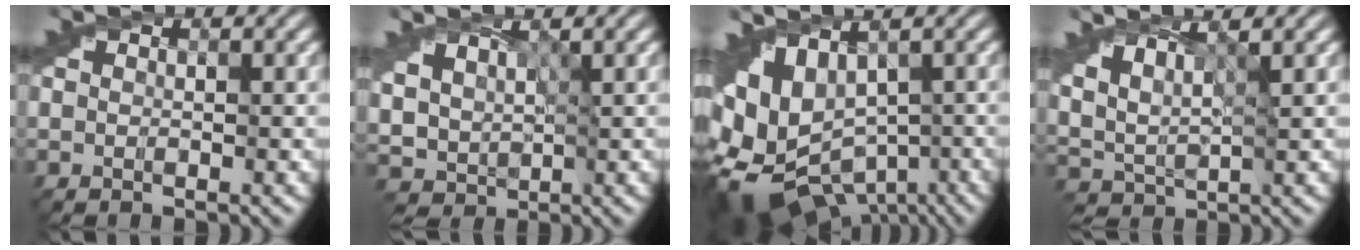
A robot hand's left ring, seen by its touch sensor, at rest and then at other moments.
{"total": 3.2, "force": [2.0, 1.7, 1.9], "torque": [-0.057, 0.005, 0.049]}
{"total": 12.1, "force": [-2.3, 8.2, 8.7], "torque": [-0.169, -0.014, 0.000]}
{"total": 4.5, "force": [3.2, 1.4, 2.8], "torque": [-0.067, 0.008, 0.057]}